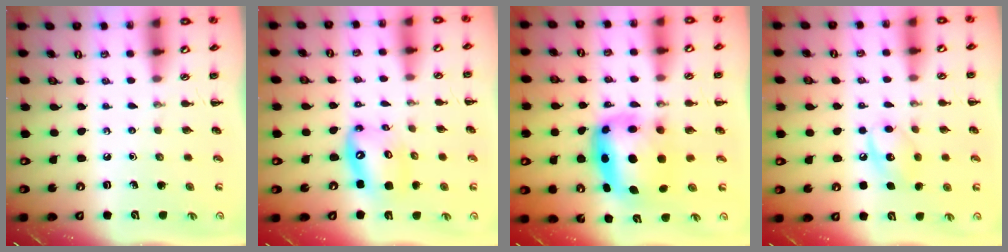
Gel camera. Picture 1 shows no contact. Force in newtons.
{"total": 12.3, "press": 11.9, "slide": 3.2}
{"total": 7.5, "press": 7.1, "slide": 2.2}
{"total": 9.2, "press": 9.2, "slide": 1.0}